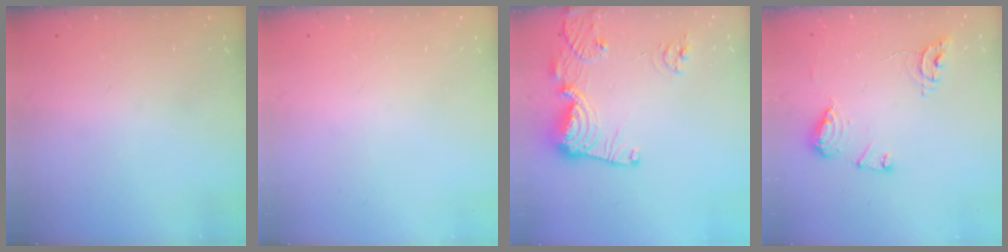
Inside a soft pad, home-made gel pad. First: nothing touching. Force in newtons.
{"total": 0.0}
{"total": 15.3, "press": 15.2, "slide": 1.7}
{"total": 12.1, "press": 12.0, "slide": 1.2}